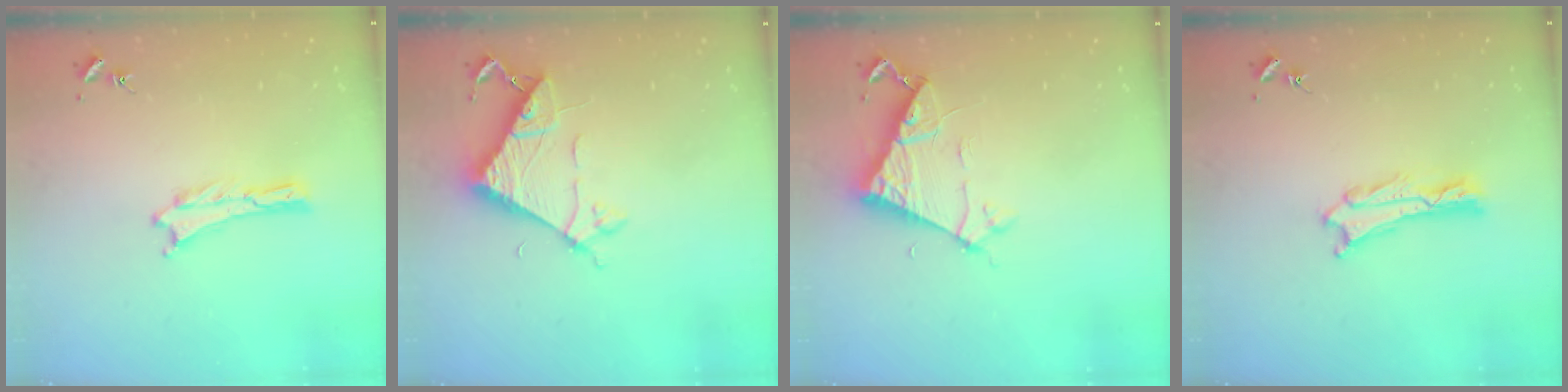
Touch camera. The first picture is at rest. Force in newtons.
{"total": 6.9, "press": 6.9, "slide": 0.4}
{"total": 6.4, "press": 6.4, "slide": 0.6}
{"total": 1.1, "press": 1.1, "slide": 0.2}